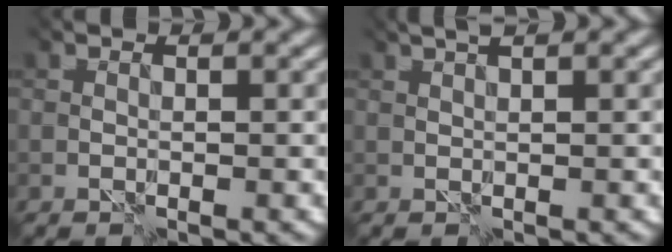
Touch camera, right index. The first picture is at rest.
{"total": 1.5, "force": [1.3, -0.4, 0.6], "torque": [-0.001, 0.009, 0.019]}